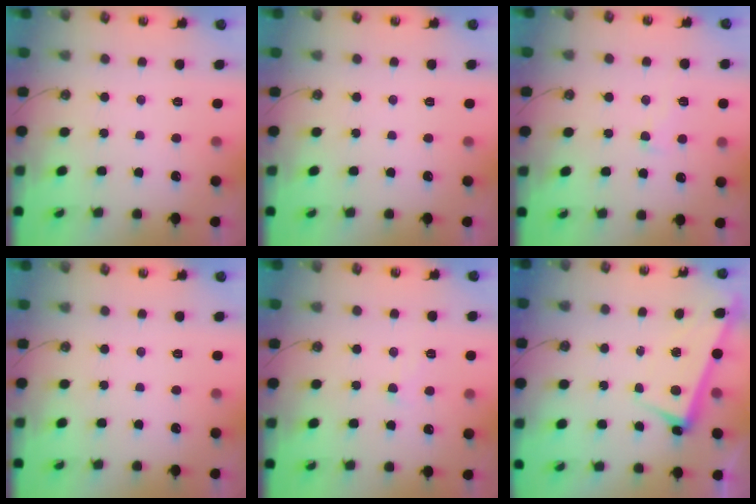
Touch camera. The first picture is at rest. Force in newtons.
{"total": 0.0}
{"total": 2.1, "press": 2.0, "slide": 0.5}
{"total": 0.0}
{"total": 0.9, "press": 0.8, "slide": 0.5}
{"total": 2.7, "press": 2.5, "slide": 0.9}